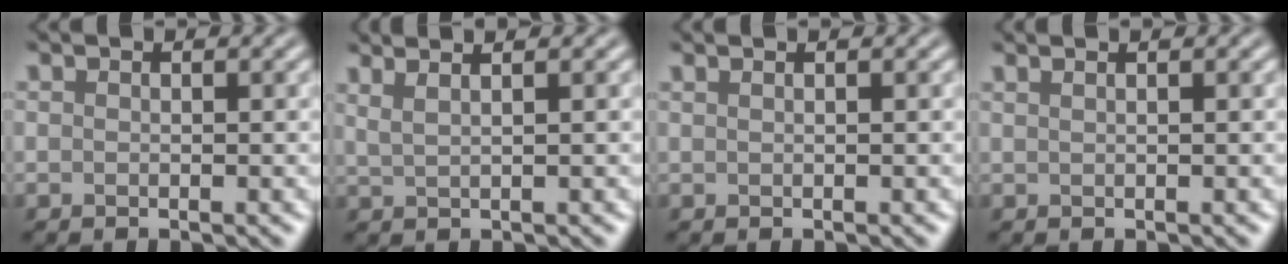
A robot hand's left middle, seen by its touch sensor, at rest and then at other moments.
{"total": 3.7, "force": [2.7, 1.4, 2.2], "torque": [-0.036, 0.028, 0.038]}
{"total": 2.2, "force": [1.4, 1.1, 1.3], "torque": [-0.009, 0.025, 0.011]}
{"total": 2.8, "force": [1.8, 1.3, 1.7], "torque": [-0.012, 0.033, 0.015]}